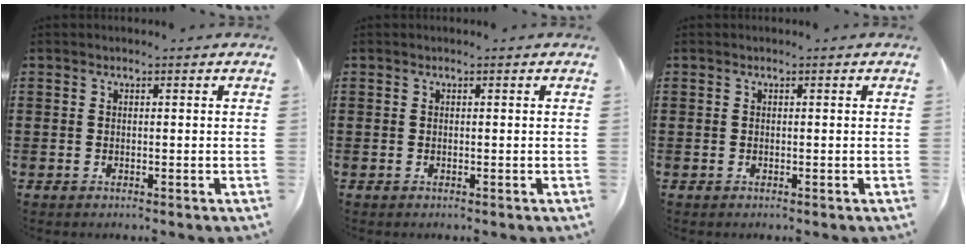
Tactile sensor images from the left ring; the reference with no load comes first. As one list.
[{"total": 0.0}, {"total": 0.0}]